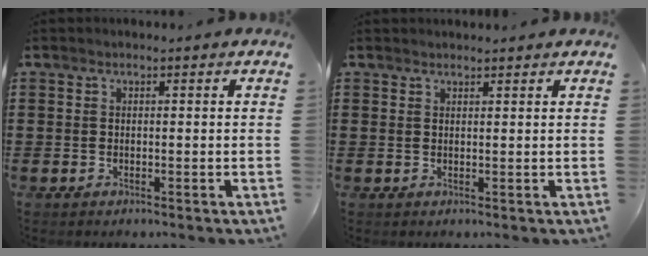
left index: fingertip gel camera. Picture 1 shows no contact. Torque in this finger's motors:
{"motor_torque": [2.14, 0.00, 0.42, 0.01]}